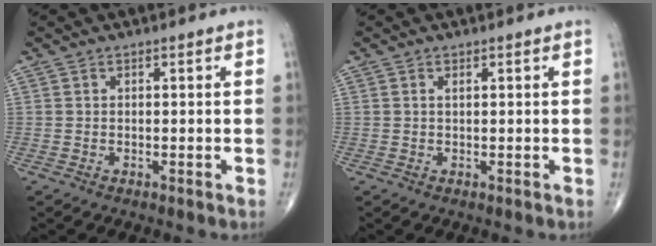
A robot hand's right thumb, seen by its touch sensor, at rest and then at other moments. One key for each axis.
{"total": 1.1, "fx": 0.5, "fy": 0.3, "fz": 1.0, "tx": -0.020, "ty": 0.000, "tz": 0.011}